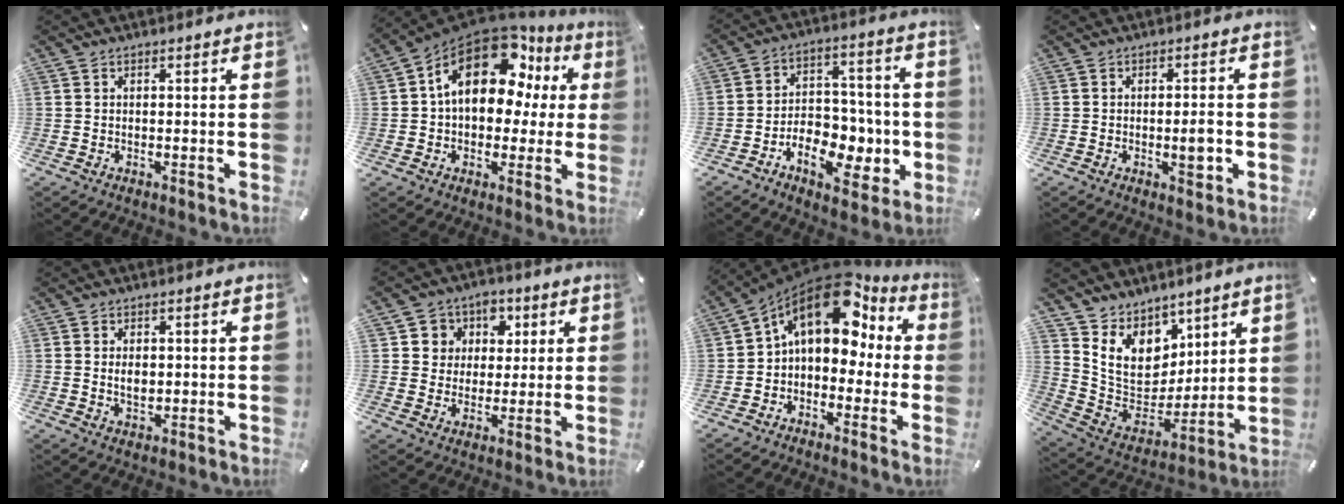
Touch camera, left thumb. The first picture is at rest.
{"total": 18.8, "force": [7.2, 11.7, 12.8], "torque": [-0.205, -0.033, 0.123]}
{"total": 12.6, "force": [-5.1, 8.9, 7.3], "torque": [-0.100, 0.028, -0.078]}
{"total": 4.9, "force": [-1.0, 1.8, 4.5], "torque": [-0.065, 0.003, -0.016]}
{"total": 3.3, "force": [0.3, 2.2, 2.4], "torque": [-0.042, 0.002, 0.004]}
{"total": 8.0, "force": [1.6, 7.7, 1.1], "torque": [-0.014, -0.009, 0.026]}
{"total": 15.2, "force": [6.5, 9.8, 9.6], "torque": [-0.154, -0.040, 0.110]}
{"total": 12.5, "force": [6.6, 9.8, 4.0], "torque": [-0.093, -0.060, 0.139]}